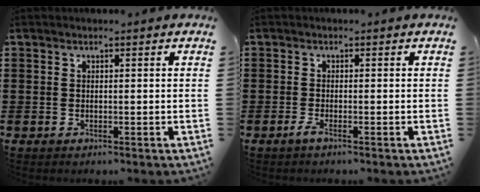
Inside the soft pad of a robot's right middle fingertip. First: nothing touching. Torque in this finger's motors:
{"motor_torque": [0.43, -0.14, 0.01, 0.04]}